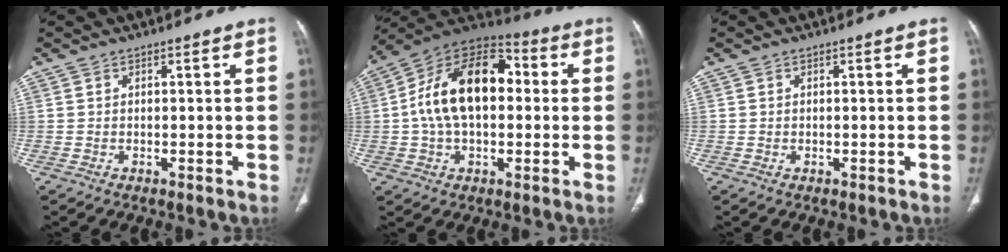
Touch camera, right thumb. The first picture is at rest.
{"total": 19.3, "force": [1.5, 11.7, 15.3], "torque": [-0.250, 0.038, 0.019]}
{"total": 0.0}